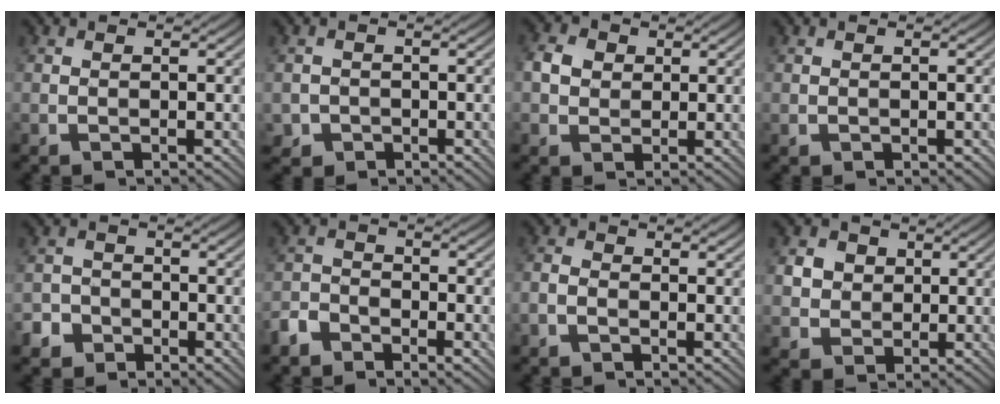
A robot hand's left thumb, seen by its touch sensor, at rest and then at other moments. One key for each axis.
{"total": 1.9, "fx": -1.0, "fy": 1.6, "fz": 0.3, "tx": 0.002, "ty": -0.005, "tz": -0.021}
{"total": 3.4, "fx": 0.6, "fy": 2.9, "fz": 1.6, "tx": -0.037, "ty": 0.006, "tz": 0.008}
{"total": 0.6, "fx": -0.2, "fy": 0.5, "fz": 0.3, "tx": -0.004, "ty": -0.006, "tz": -0.002}
{"total": 3.8, "fx": -2.3, "fy": 2.9, "fz": 0.8, "tx": -0.004, "ty": -0.004, "tz": -0.046}
{"total": 4.2, "fx": -3.0, "fy": 2.2, "fz": 1.9, "tx": -0.036, "ty": -0.004, "tz": -0.069}
{"total": 1.8, "fx": -1.0, "fy": 1.0, "fz": 1.2, "tx": -0.026, "ty": 0.003, "tz": -0.026}
{"total": 4.8, "fx": 1.2, "fy": 4.3, "fz": 1.7, "tx": -0.068, "ty": -0.004, "tz": 0.021}